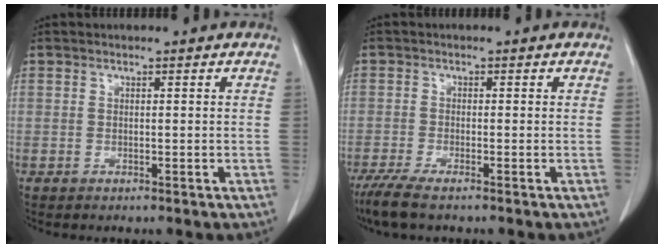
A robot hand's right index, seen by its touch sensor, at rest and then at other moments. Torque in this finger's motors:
{"motor_torque": [0.37, -0.34, 0.18, 0.05]}